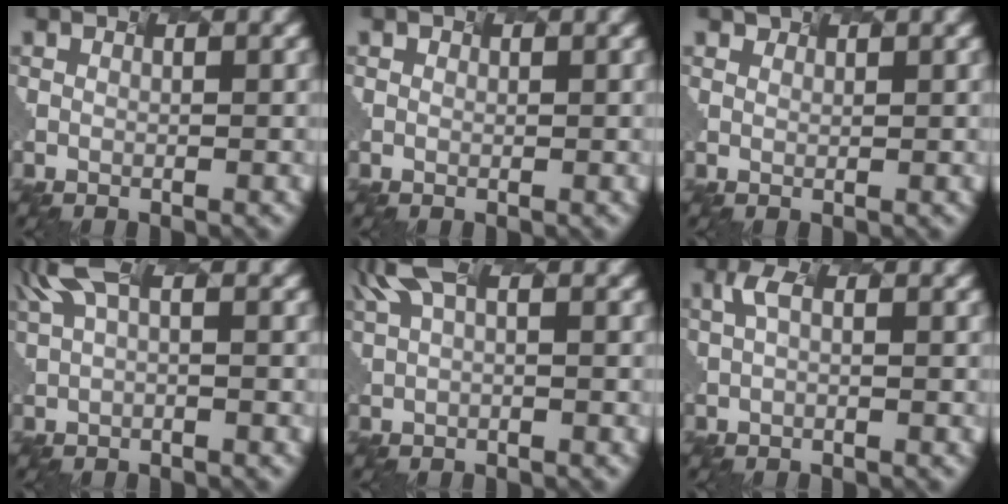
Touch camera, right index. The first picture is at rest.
{"total": 0.9, "force": [-0.5, -0.5, -0.7], "torque": [0.004, -0.007, 0.009]}
{"total": 0.9, "force": [0.7, -0.4, -0.5], "torque": [0.001, -0.007, 0.031]}
{"total": 3.3, "force": [1.2, 0.5, 3.0], "torque": [-0.071, 0.016, 0.049]}
{"total": 3.0, "force": [1.3, 0.4, 2.7], "torque": [-0.062, 0.016, 0.045]}
{"total": 1.0, "force": [-0.7, -0.4, 0.6], "torque": [-0.026, 0.003, 0.017]}